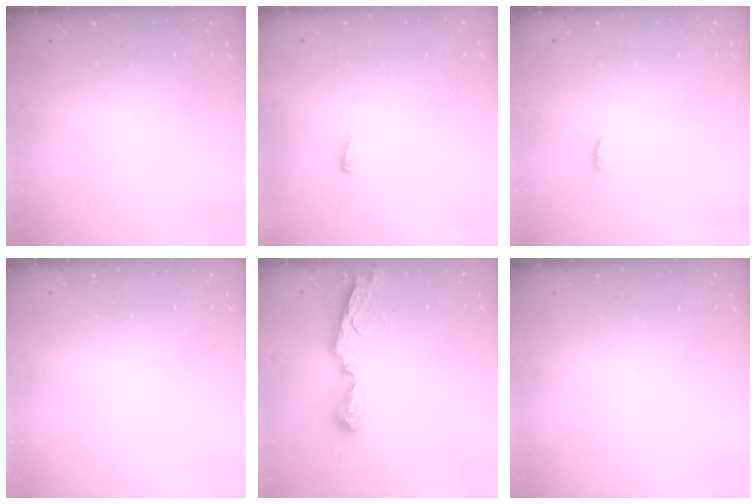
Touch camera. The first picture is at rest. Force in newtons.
{"total": 3.7, "press": 3.7, "slide": 0.4}
{"total": 2.8, "press": 2.7, "slide": 0.8}
{"total": 0.9, "press": 0.9, "slide": 0.0}
{"total": 7.8, "press": 7.8, "slide": 0.5}
{"total": 0.0}